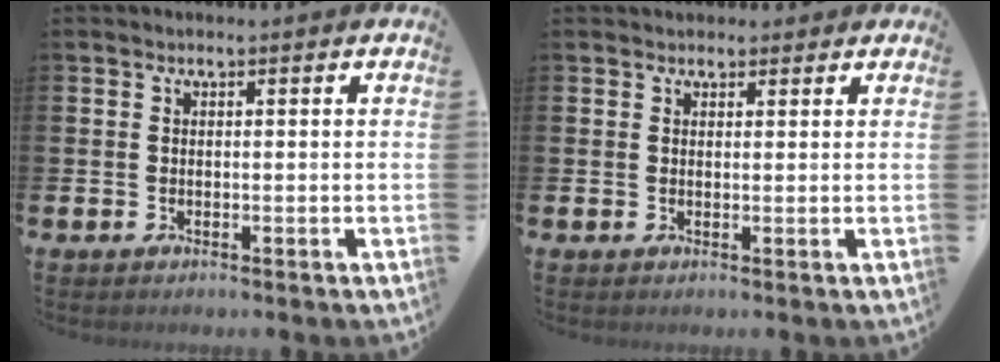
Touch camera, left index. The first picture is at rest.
{"total": 1.8, "force": [1.5, 0.9, 0.0], "torque": [0.015, -0.003, 0.024]}